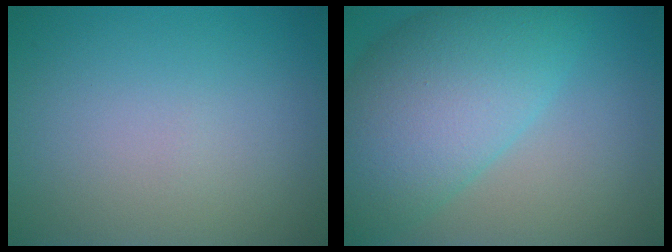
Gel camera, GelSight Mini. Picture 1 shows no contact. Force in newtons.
{"total": 10.1, "press": 10.1, "slide": 0.3}